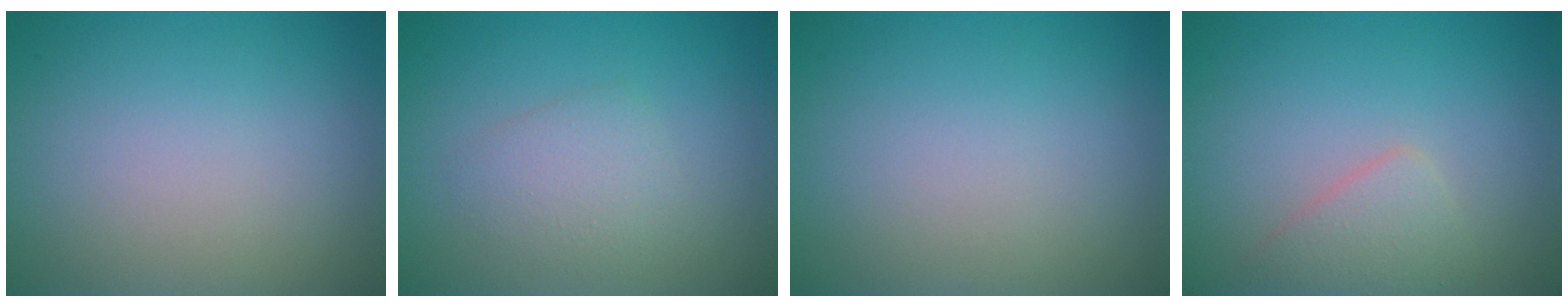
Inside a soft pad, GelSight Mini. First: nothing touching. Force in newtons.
{"total": 2.1, "press": 2.1, "slide": 0.2}
{"total": 0.0}
{"total": 2.2, "press": 2.1, "slide": 0.2}